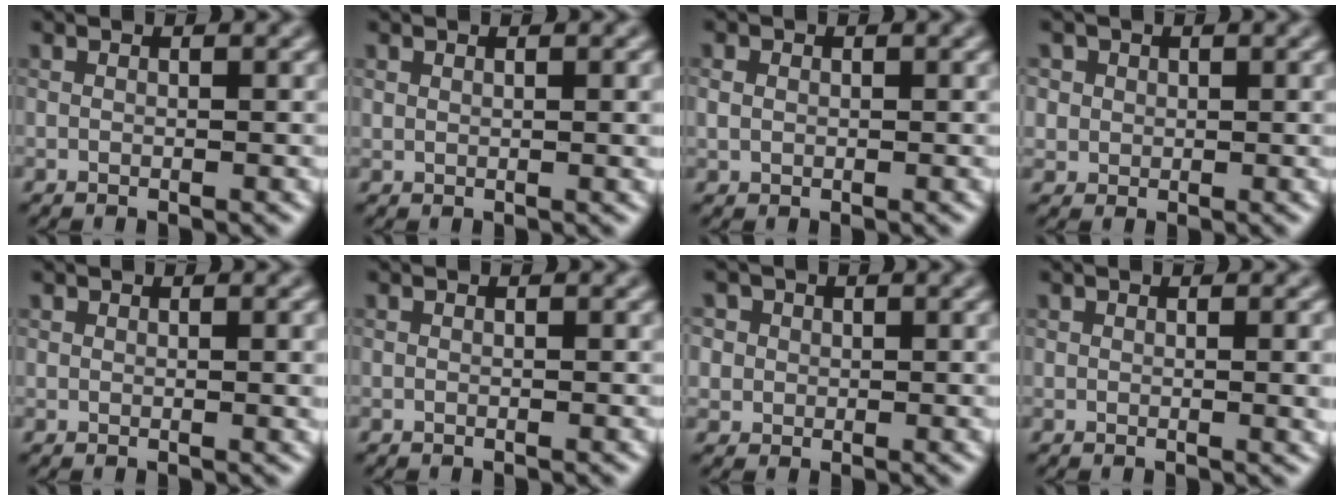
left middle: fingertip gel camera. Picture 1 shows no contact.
{"total": 1.1, "force": [0.4, 0.4, 1.0], "torque": [-0.010, 0.001, 0.016]}
{"total": 0.6, "force": [-0.1, 0.6, 0.2], "torque": [-0.018, 0.002, 0.013]}
{"total": 1.0, "force": [0.3, 0.9, -0.4], "torque": [-0.008, -0.002, 0.026]}
{"total": 1.6, "force": [0.6, 0.6, 1.3], "torque": [-0.012, 0.001, 0.019]}
{"total": 0.0}
{"total": 1.4, "force": [0.6, 1.3, -0.1], "torque": [-0.017, 0.004, 0.028]}
{"total": 2.3, "force": [0.4, 0.9, 2.1], "torque": [-0.016, 0.004, 0.017]}